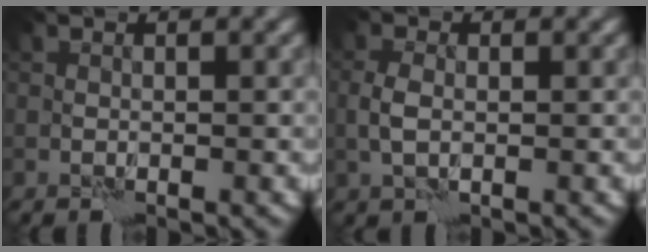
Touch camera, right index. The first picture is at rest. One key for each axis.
{"total": 1.8, "fx": 0.1, "fy": 1.0, "fz": 1.5, "tx": -0.036, "ty": 0.000, "tz": 0.000}